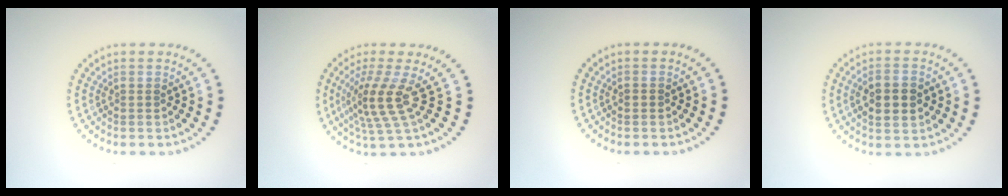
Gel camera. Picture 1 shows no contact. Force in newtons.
{"total": 3.7, "press": 2.6, "slide": 2.6}
{"total": 0.7, "press": 0.7, "slide": 0.1}
{"total": 3.3, "press": 3.3, "slide": 0.2}